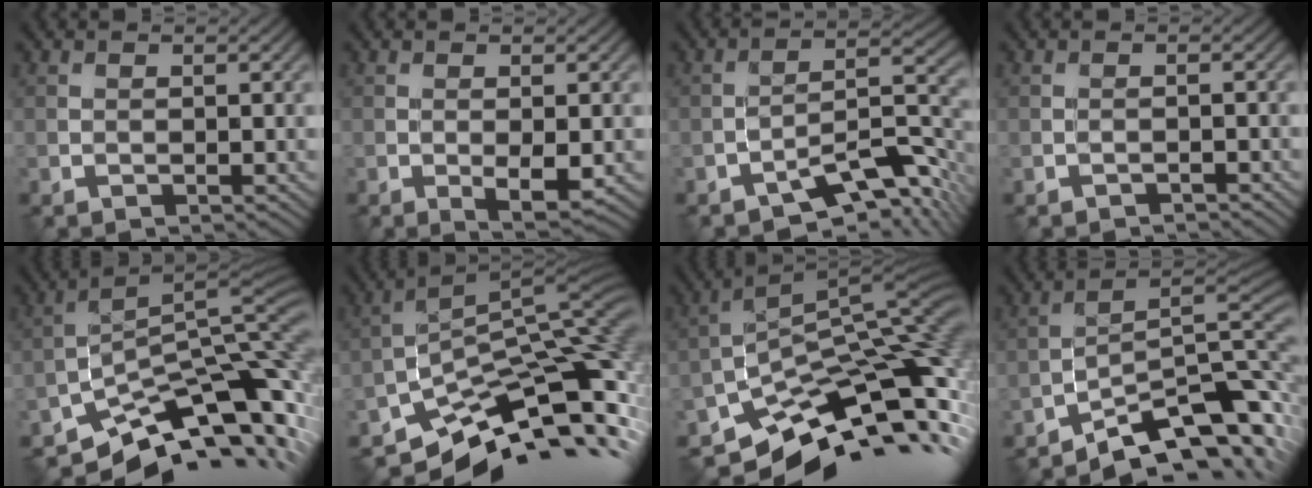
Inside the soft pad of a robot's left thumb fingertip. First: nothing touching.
{"total": 3.1, "force": [-0.8, 1.1, 2.8], "torque": [-0.050, -0.009, -0.005]}
{"total": 9.3, "force": [-6.2, 2.4, 6.4], "torque": [-0.090, 0.010, -0.106]}
{"total": 1.1, "force": [-1.1, 0.2, 0.3], "torque": [-0.002, 0.001, -0.021]}
{"total": 13.1, "force": [-9.0, 4.6, 8.3], "torque": [-0.143, -0.002, -0.152]}
{"total": 13.3, "force": [-8.5, 4.8, 9.0], "torque": [-0.159, -0.003, -0.144]}
{"total": 14.6, "force": [-8.7, 5.5, 10.4], "torque": [-0.187, -0.013, -0.134]}
{"total": 12.6, "force": [-8.8, 3.6, 8.3], "torque": [-0.135, -0.006, -0.140]}